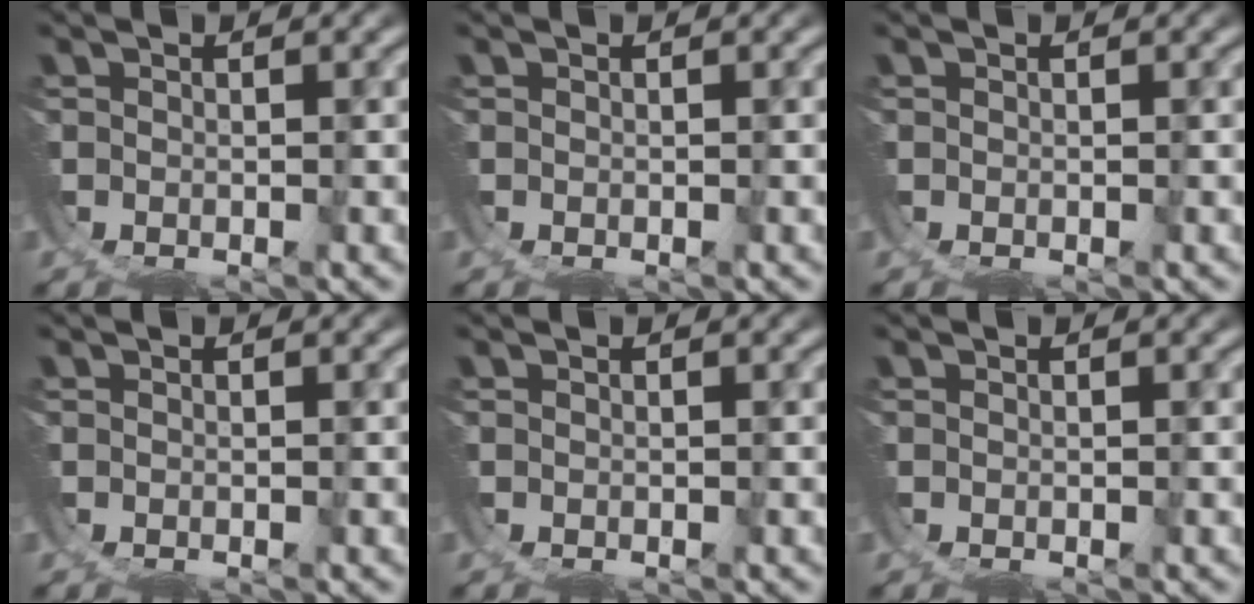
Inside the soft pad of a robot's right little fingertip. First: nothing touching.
{"total": 0.0}
{"total": 0.0}
{"total": 0.0}
{"total": 0.0}
{"total": 0.0}